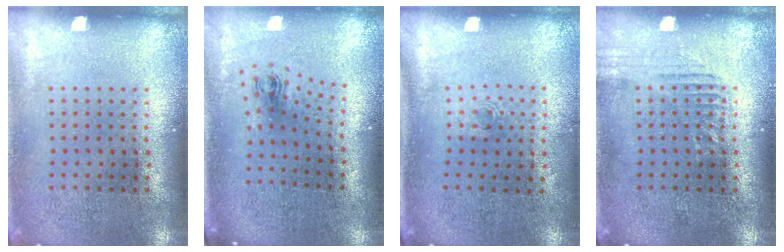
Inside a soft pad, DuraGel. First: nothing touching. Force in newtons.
{"total": 1.0, "press": 0.4, "slide": 0.9}
{"total": 0.6, "press": 0.3, "slide": 0.5}
{"total": 1.2, "press": 1.2, "slide": 0.1}